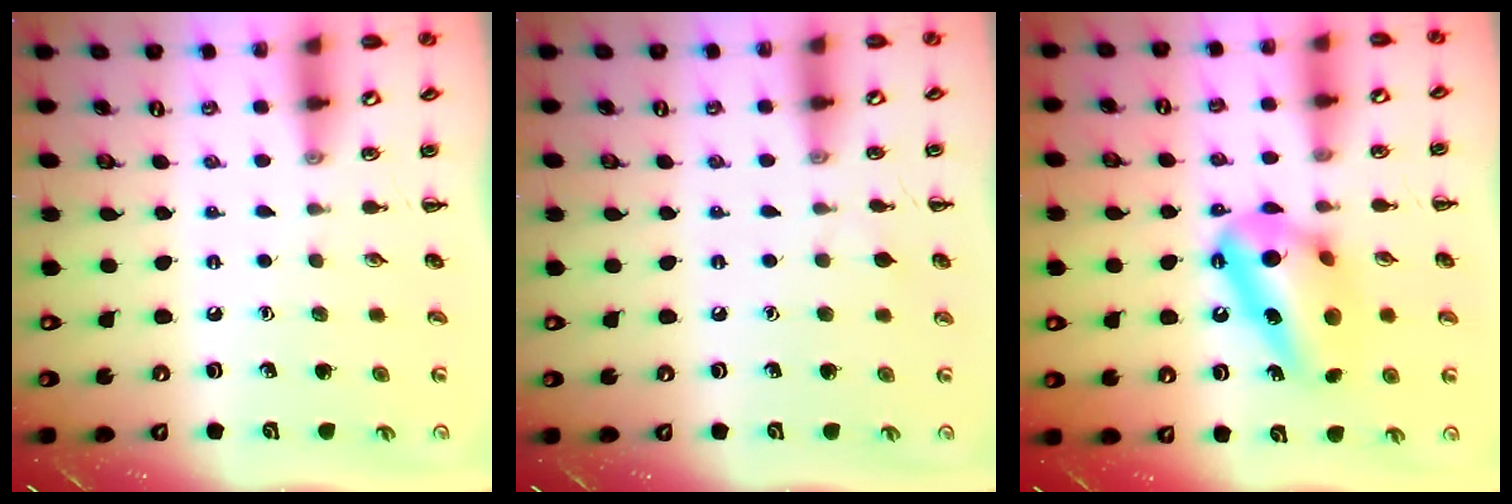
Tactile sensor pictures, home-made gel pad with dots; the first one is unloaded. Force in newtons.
{"total": 4.6, "press": 4.4, "slide": 1.5}
{"total": 14.1, "press": 14.1, "slide": 0.3}